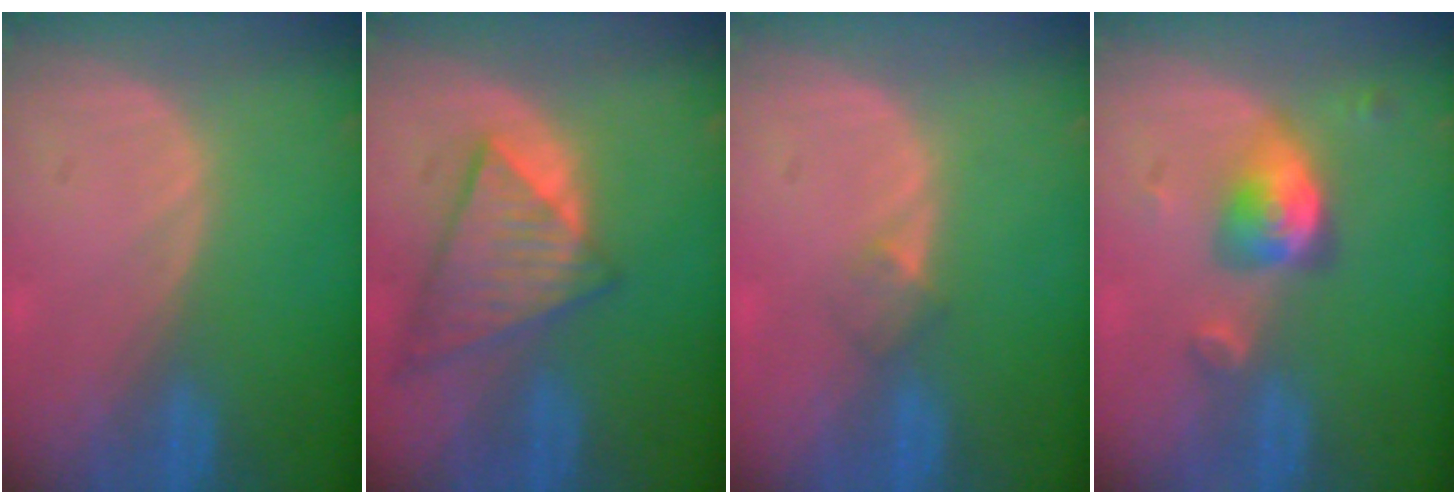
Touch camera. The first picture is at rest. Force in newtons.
{"total": 8.8, "press": 7.6, "slide": 4.3}
{"total": 2.0, "press": 1.6, "slide": 1.1}
{"total": 5.0, "press": 4.9, "slide": 0.4}